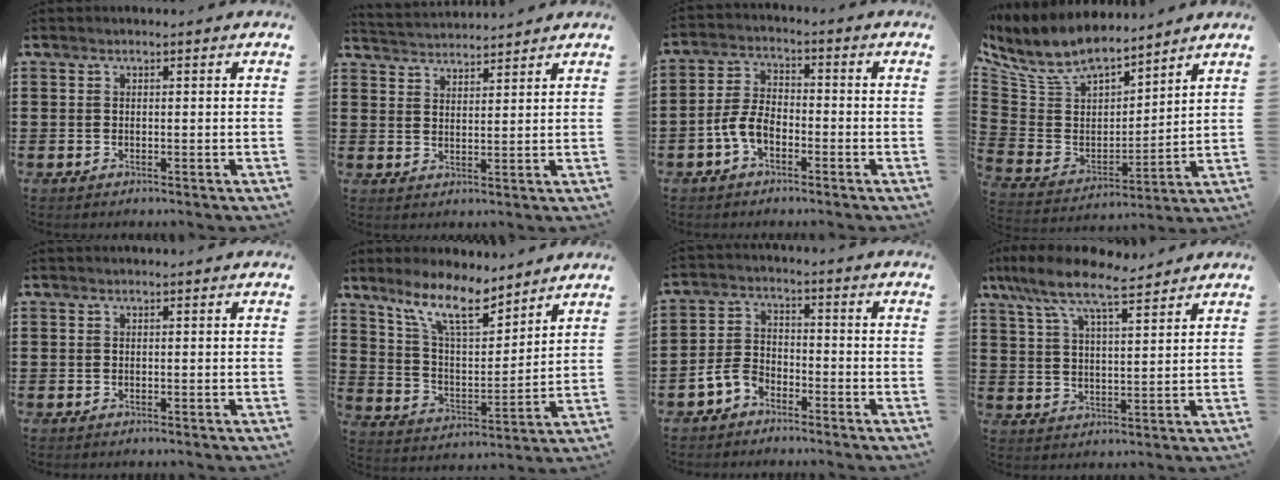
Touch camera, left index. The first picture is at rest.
{"total": 2.7, "force": [2.7, -0.1, -0.4], "torque": [-0.002, -0.012, 0.049]}
{"total": 5.1, "force": [-2.6, 2.6, 3.6], "torque": [-0.090, 0.003, -0.056]}
{"total": 9.8, "force": [8.3, 3.4, 3.9], "torque": [-0.117, -0.047, 0.148]}
{"total": 0.0}
{"total": 10.0, "force": [7.8, 2.3, 5.8], "torque": [-0.134, -0.023, 0.142]}
{"total": 4.6, "force": [-3.4, 2.4, 1.8], "torque": [-0.055, 0.004, -0.072]}
{"total": 9.0, "force": [7.1, 1.9, 5.2], "torque": [-0.125, -0.023, 0.125]}